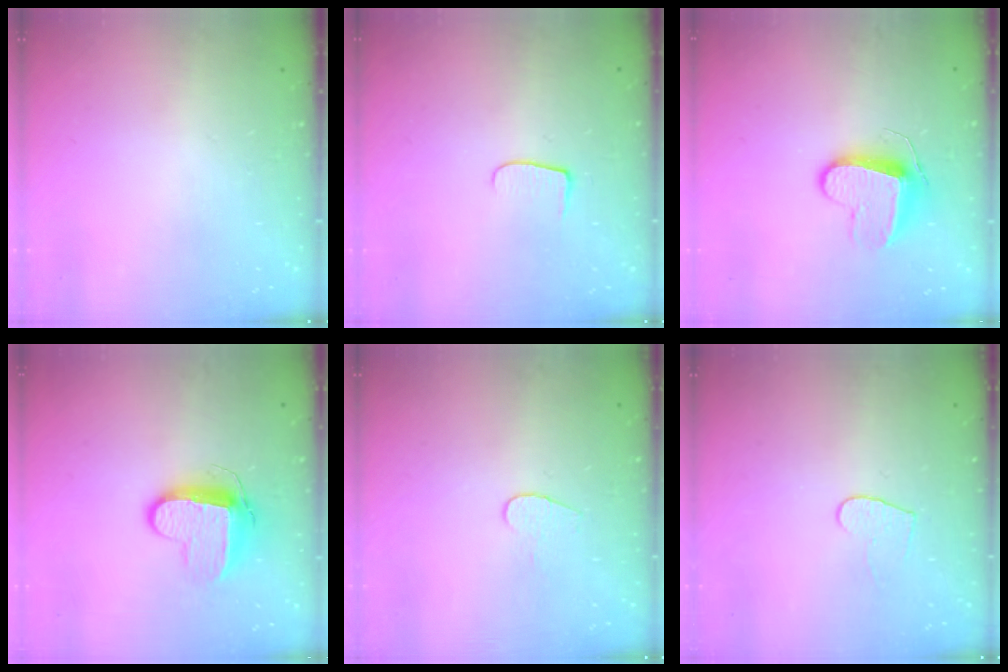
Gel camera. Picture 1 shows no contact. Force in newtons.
{"total": 6.0, "press": 6.0, "slide": 0.6}
{"total": 9.7, "press": 9.7, "slide": 0.4}
{"total": 10.4, "press": 10.4, "slide": 0.5}
{"total": 4.7, "press": 4.6, "slide": 0.4}
{"total": 4.7, "press": 4.7, "slide": 0.4}